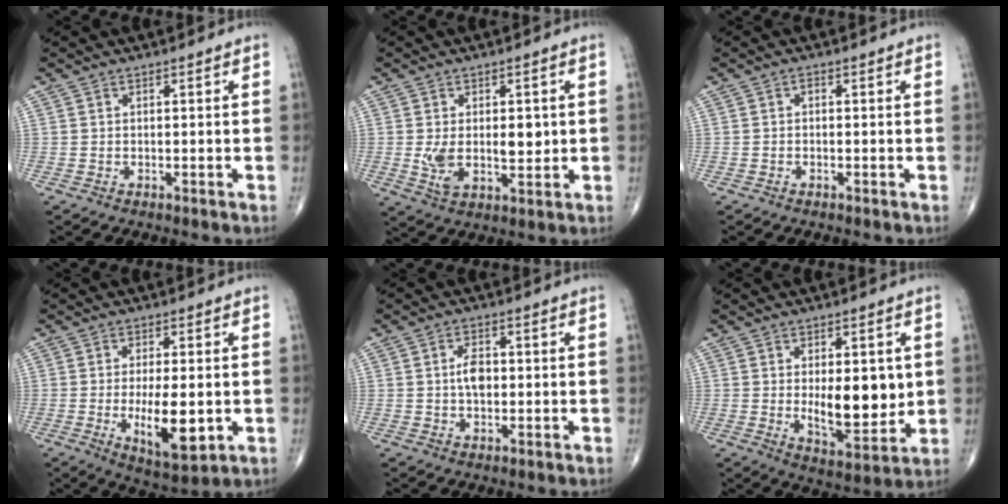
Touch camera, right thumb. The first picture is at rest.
{"total": 8.1, "force": [0.3, 4.4, 6.8], "torque": [-0.099, -0.013, 0.014]}
{"total": 0.5, "force": [-0.1, 0.4, 0.4], "torque": [0.000, 0.003, -0.007]}
{"total": 10.8, "force": [-1.7, 4.2, 9.8], "torque": [-0.149, -0.018, -0.019]}
{"total": 4.1, "force": [0.1, 2.4, 3.3], "torque": [-0.053, 0.004, -0.001]}
{"total": 11.8, "force": [0.6, 5.4, 10.5], "torque": [-0.123, -0.024, 0.023]}